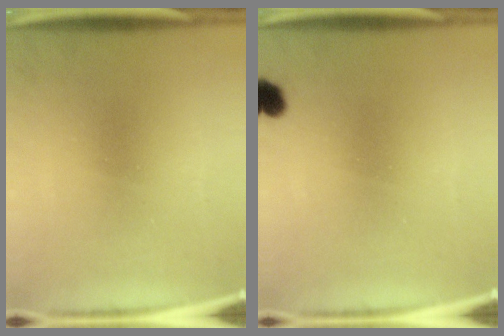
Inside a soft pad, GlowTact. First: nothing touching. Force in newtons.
{"total": 2.7}